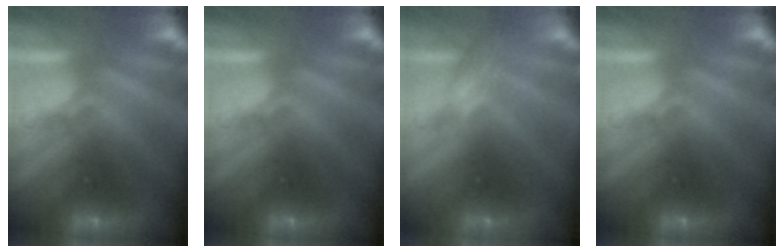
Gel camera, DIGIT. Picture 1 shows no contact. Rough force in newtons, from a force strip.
{"total": 0.0}
{"total": 2.4}
{"total": 0.0}